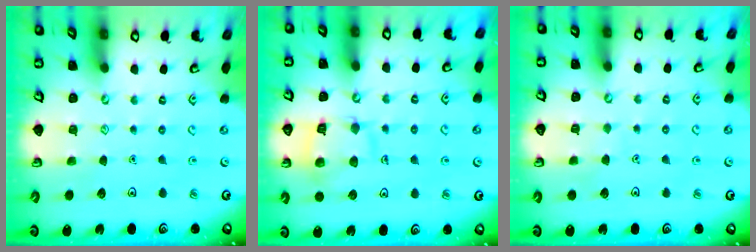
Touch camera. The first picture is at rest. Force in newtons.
{"total": 13.1, "press": 13.0, "slide": 1.4}
{"total": 2.5, "press": 2.5, "slide": 0.2}